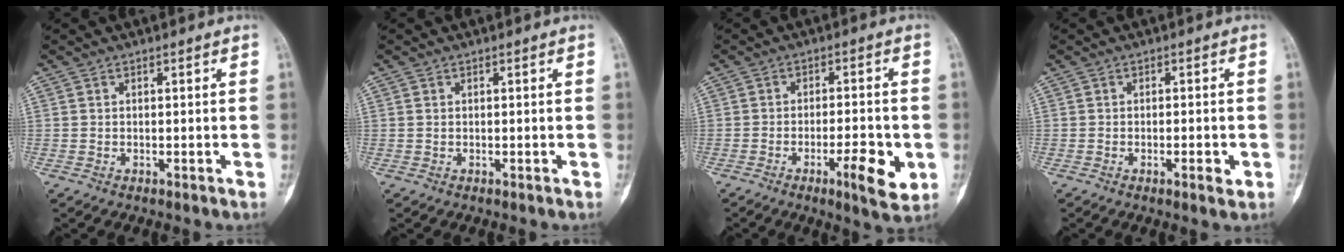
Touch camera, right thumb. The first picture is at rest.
{"total": 0.0}
{"total": 8.5, "force": [-2.9, 2.3, 7.7], "torque": [-0.110, 0.006, -0.040]}
{"total": 2.8, "force": [-1.0, 0.9, 2.4], "torque": [-0.037, 0.001, -0.014]}